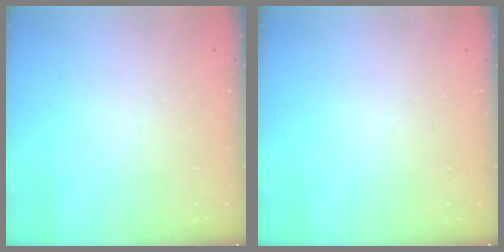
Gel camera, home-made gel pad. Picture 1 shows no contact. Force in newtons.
{"total": 0.0}